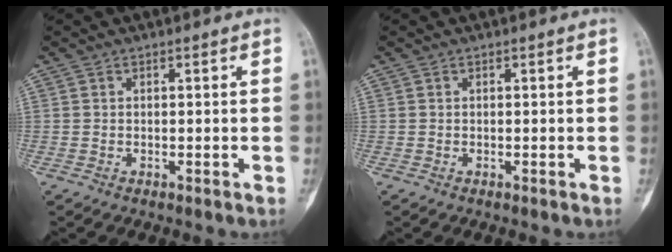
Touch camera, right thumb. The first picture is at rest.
{"total": 0.0}